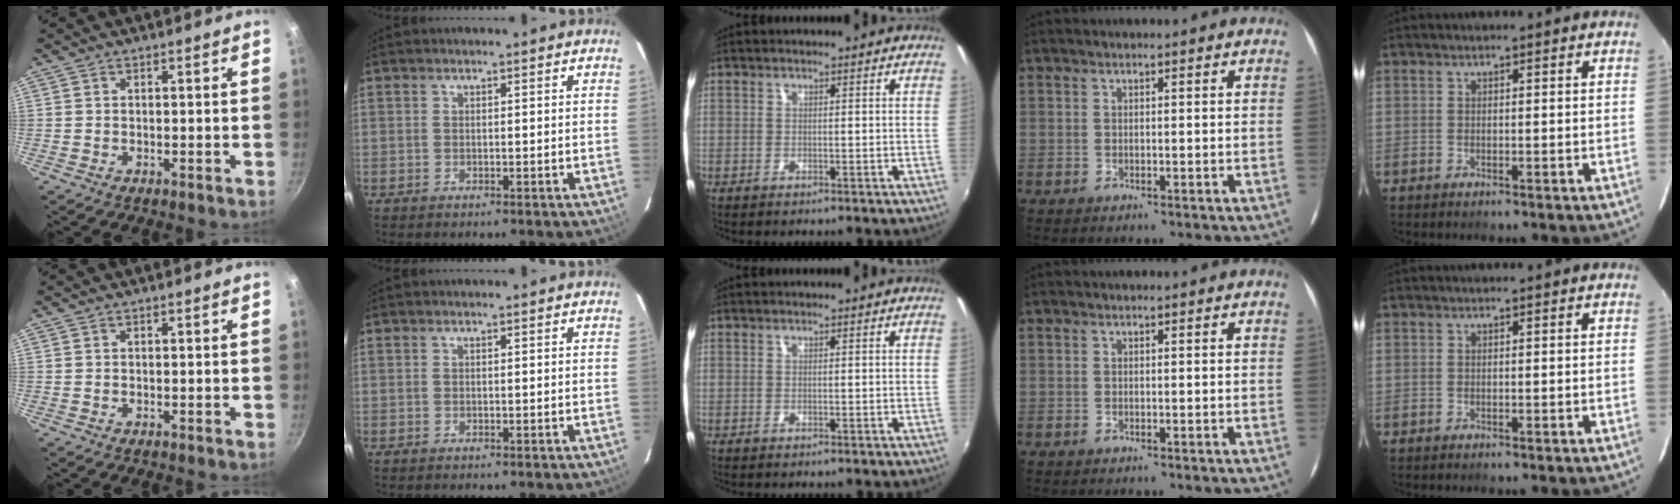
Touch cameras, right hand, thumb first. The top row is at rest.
{}